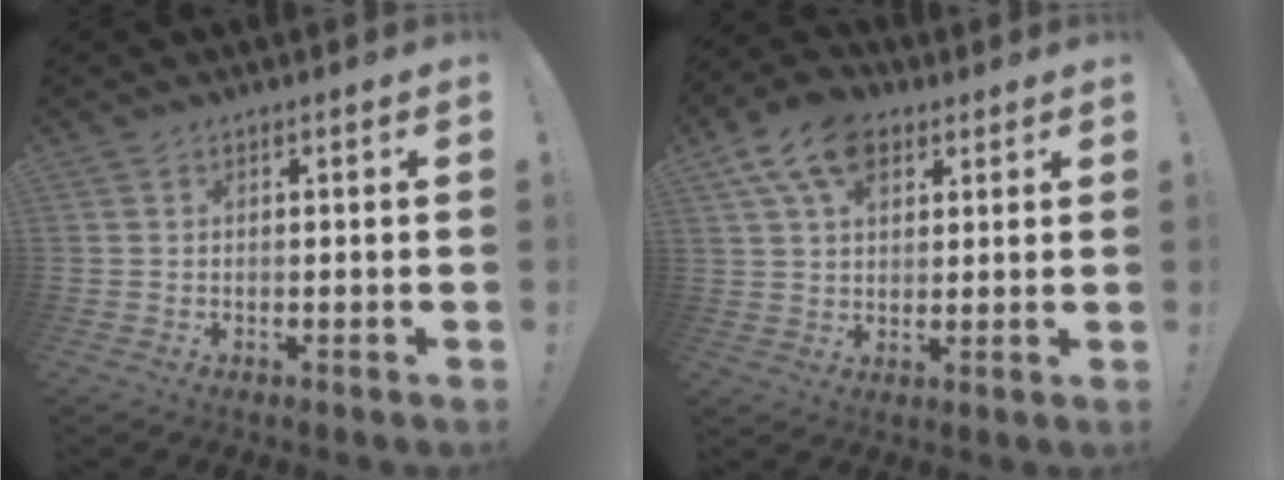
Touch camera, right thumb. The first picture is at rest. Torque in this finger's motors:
{"motor_torque": [0.37, 0.45, 0.12, 0.09, 0.03]}